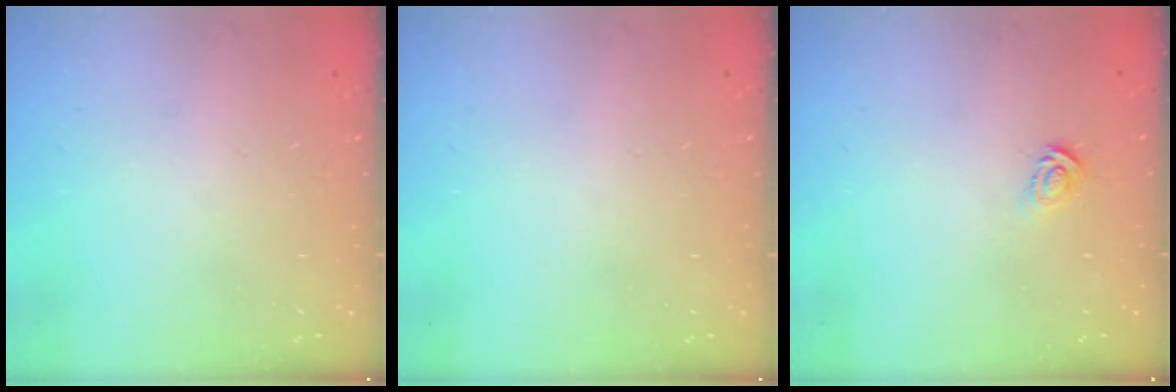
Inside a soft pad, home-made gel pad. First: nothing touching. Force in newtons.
{"total": 0.0}
{"total": 2.9, "press": 2.9, "slide": 0.2}